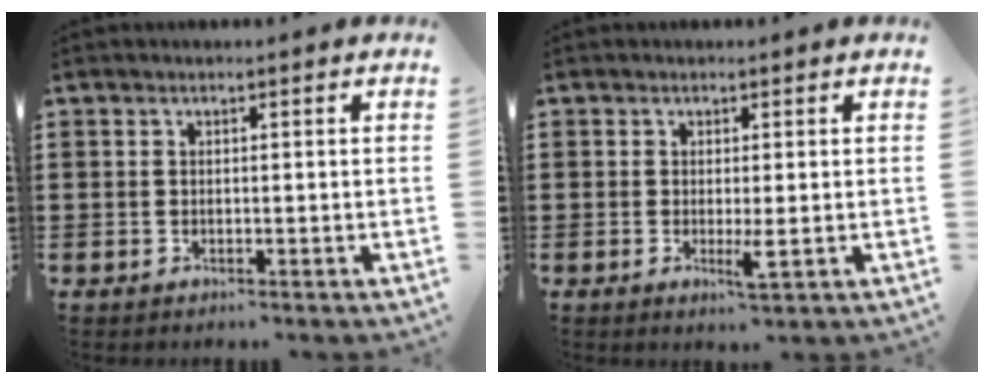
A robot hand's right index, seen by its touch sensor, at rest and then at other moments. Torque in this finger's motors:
{"motor_torque": [0.01, 0.00, 0.18, 0.03]}